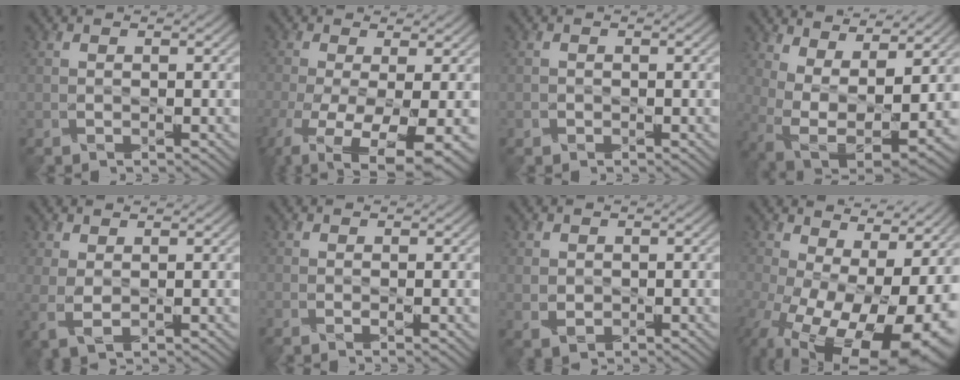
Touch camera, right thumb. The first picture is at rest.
{"total": 10.5, "force": [-4.3, 3.7, 8.8], "torque": [-0.184, -0.032, -0.066]}
{"total": 0.6, "force": [-0.4, 0.5, 0.0], "torque": [0.002, -0.004, -0.007]}
{"total": 9.9, "force": [3.8, 4.2, 8.1], "torque": [-0.168, -0.010, 0.078]}
{"total": 2.7, "force": [0.8, 1.1, 2.3], "torque": [-0.065, -0.004, 0.016]}
{"total": 0.8, "force": [-0.1, 0.0, 0.8], "torque": [-0.017, -0.003, -0.005]}
{"total": 1.8, "force": [0.3, 1.5, 0.9], "torque": [-0.027, -0.006, 0.011]}
{"total": 19.0, "force": [-3.3, 11.0, 15.2], "torque": [-0.258, -0.067, -0.007]}